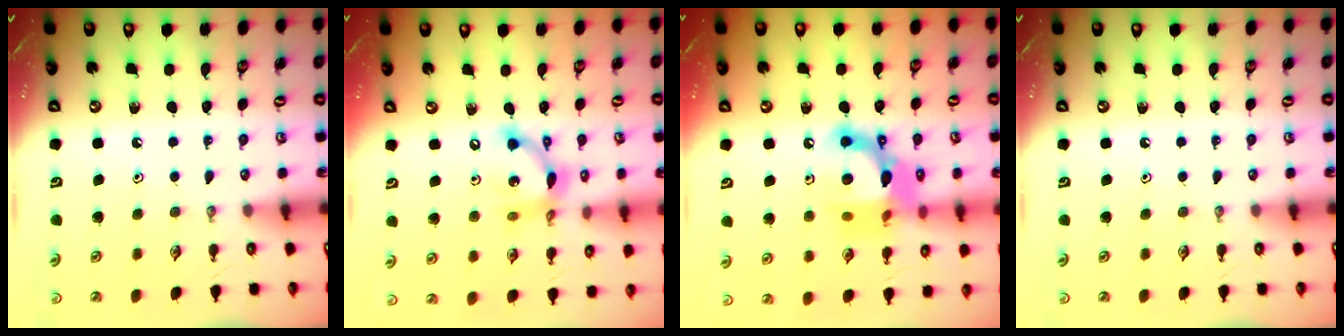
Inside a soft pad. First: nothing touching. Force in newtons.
{"total": 13.0, "press": 13.0, "slide": 0.6}
{"total": 15.2, "press": 15.1, "slide": 1.2}
{"total": 0.0}